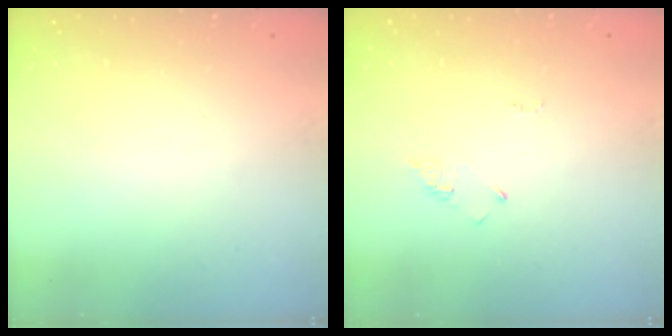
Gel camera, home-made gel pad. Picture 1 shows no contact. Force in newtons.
{"total": 2.9, "press": 2.9, "slide": 0.3}